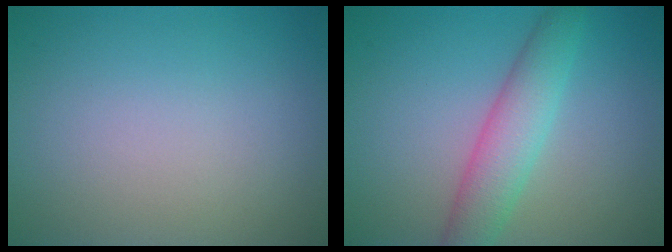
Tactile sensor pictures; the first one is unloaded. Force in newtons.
{"total": 4.4, "press": 4.4, "slide": 0.2}